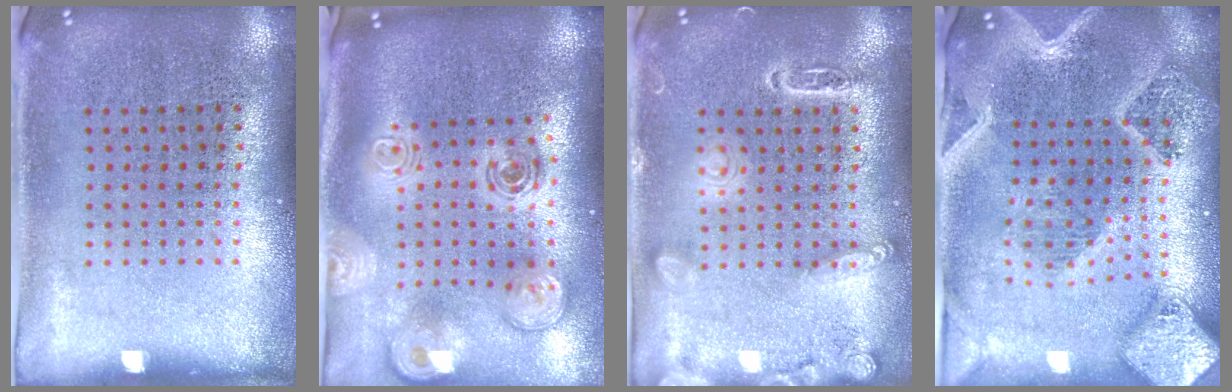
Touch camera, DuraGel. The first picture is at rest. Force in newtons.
{"total": 3.0, "press": 2.1, "slide": 2.2}
{"total": 2.8, "press": 2.8, "slide": 0.2}
{"total": 3.5, "press": 2.8, "slide": 2.0}